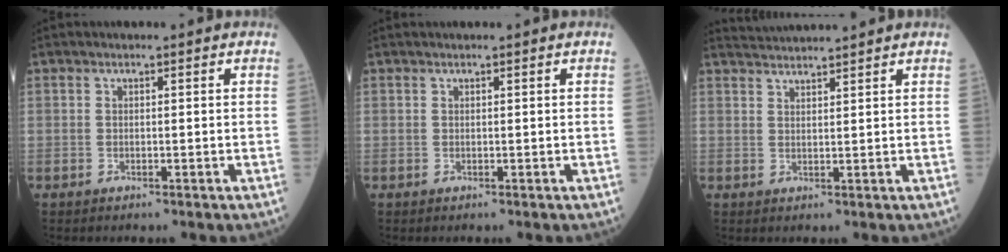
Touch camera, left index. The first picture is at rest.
{"total": 0.0}
{"total": 4.6, "force": [4.5, -0.9, 0.7], "torque": [-0.015, 0.023, 0.077]}